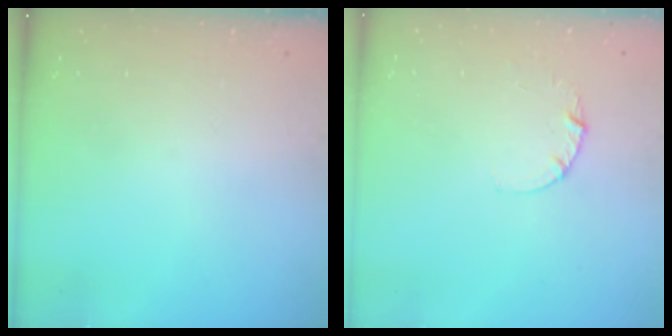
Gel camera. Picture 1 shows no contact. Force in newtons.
{"total": 2.8, "press": 2.8, "slide": 0.3}